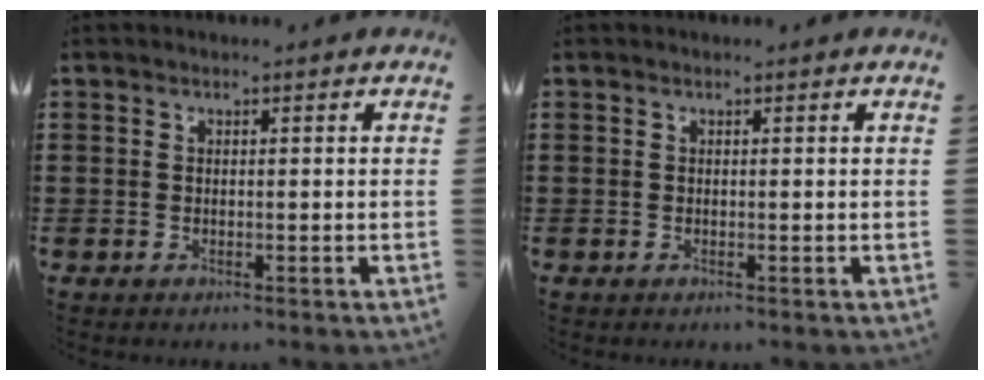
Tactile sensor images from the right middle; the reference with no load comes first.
{"total": 0.0}